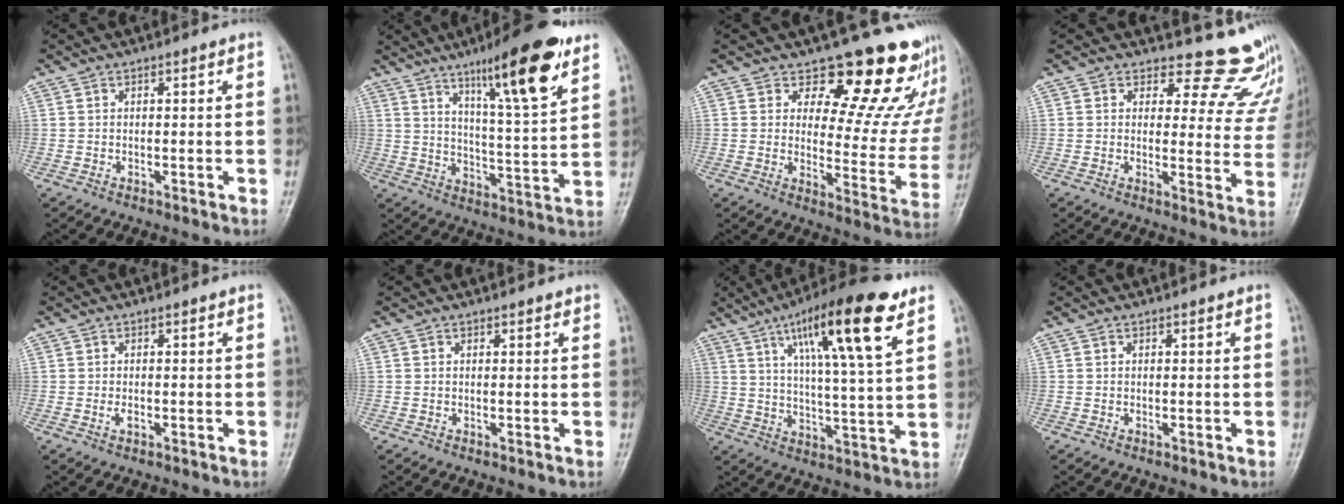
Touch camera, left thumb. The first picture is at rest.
{"total": 17.0, "force": [10.1, 2.7, 13.4], "torque": [-0.195, -0.053, 0.163]}
{"total": 17.8, "force": [15.2, 7.2, 5.9], "torque": [-0.005, -0.126, 0.172]}
{"total": 12.1, "force": [11.4, 4.0, 0.8], "torque": [0.039, -0.116, 0.106]}
{"total": 1.2, "force": [-0.1, 0.7, 1.0], "torque": [-0.016, -0.001, 0.000]}
{"total": 0.7, "force": [0.6, 0.3, 0.2], "torque": [-0.005, -0.005, 0.006]}
{"total": 18.6, "force": [9.4, 3.3, 15.8], "torque": [-0.245, -0.029, 0.151]}
{"total": 0.0}